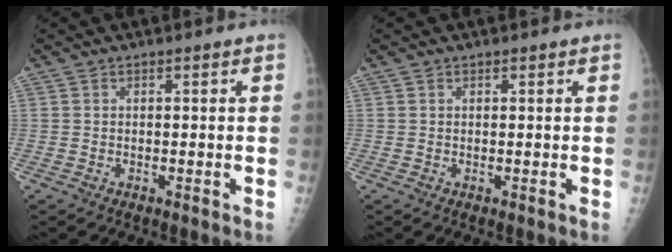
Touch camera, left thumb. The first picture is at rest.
{"total": 0.0}